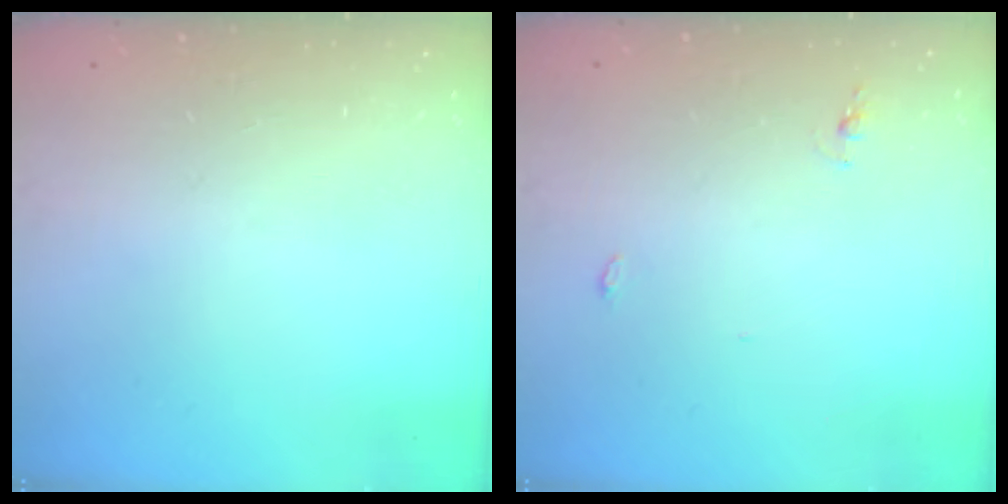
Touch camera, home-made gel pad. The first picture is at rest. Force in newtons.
{"total": 7.7, "press": 4.4, "slide": 6.4}